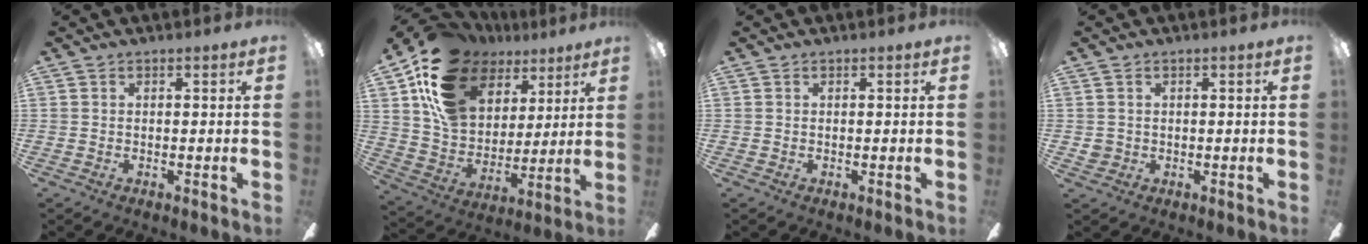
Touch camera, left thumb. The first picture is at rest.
{"total": 20.0, "force": [10.6, 13.9, 9.8], "torque": [-0.193, -0.047, 0.201]}
{"total": 0.0}
{"total": 2.0, "force": [0.2, 1.9, 0.3], "torque": [-0.008, 0.004, 0.003]}